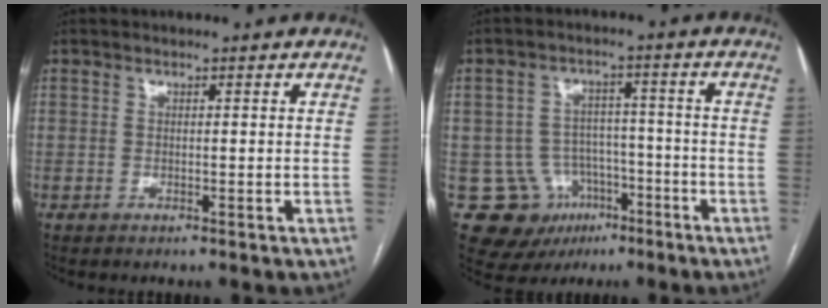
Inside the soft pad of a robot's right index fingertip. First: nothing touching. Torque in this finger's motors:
{"motor_torque": [-0.10, 0.00, -0.75, -0.21]}